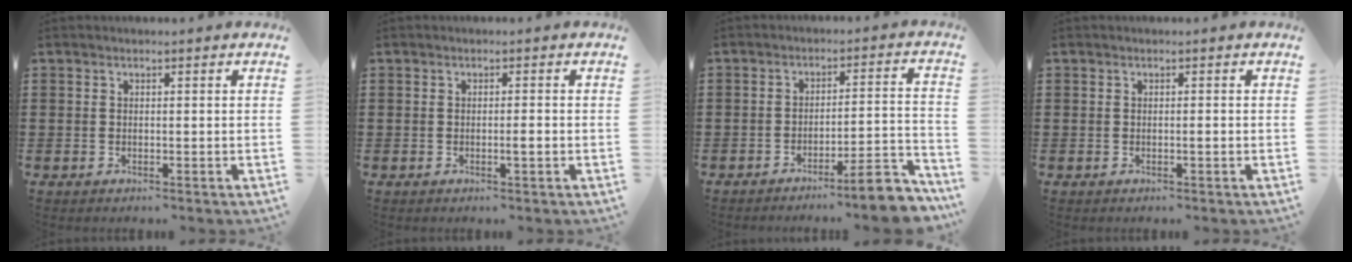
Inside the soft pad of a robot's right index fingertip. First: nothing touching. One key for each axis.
{"total": 1.4, "fx": -0.4, "fy": 0.0, "fz": 1.4, "tx": -0.023, "ty": -0.005, "tz": -0.006}
{"total": 7.6, "fx": -6.0, "fy": 0.5, "fz": 4.6, "tx": -0.067, "ty": 0.004, "tz": -0.109}
{"total": 0.7, "fx": -0.1, "fy": -0.1, "fz": 0.7, "tx": -0.012, "ty": -0.006, "tz": -0.001}